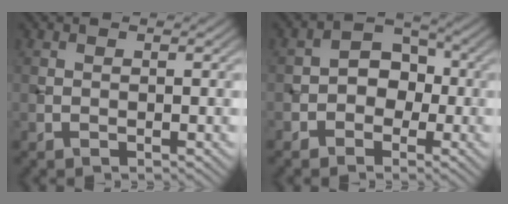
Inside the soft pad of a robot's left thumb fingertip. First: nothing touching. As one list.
[{"total": 4.3, "force": [-1.3, 3.4, 2.4], "torque": [-0.023, 0.008, -0.034]}]